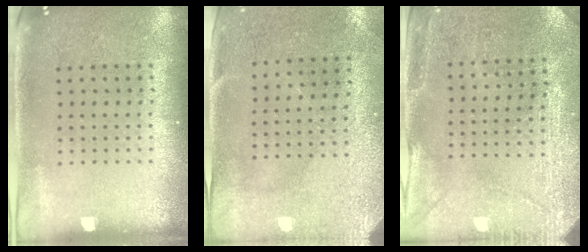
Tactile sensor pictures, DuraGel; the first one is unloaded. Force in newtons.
{"total": 3.0, "press": 2.4, "slide": 1.8}
{"total": 2.8, "press": 2.7, "slide": 0.9}